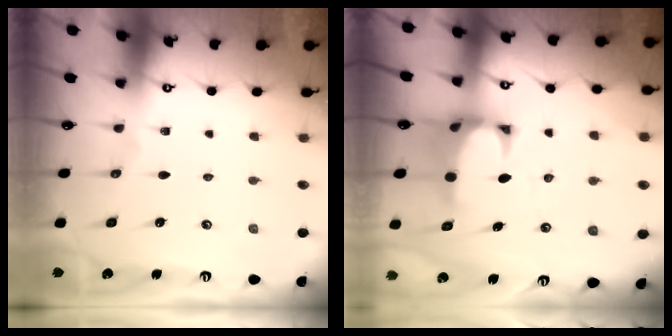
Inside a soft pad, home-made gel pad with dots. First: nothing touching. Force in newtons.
{"total": 2.6, "press": 2.4, "slide": 1.1}